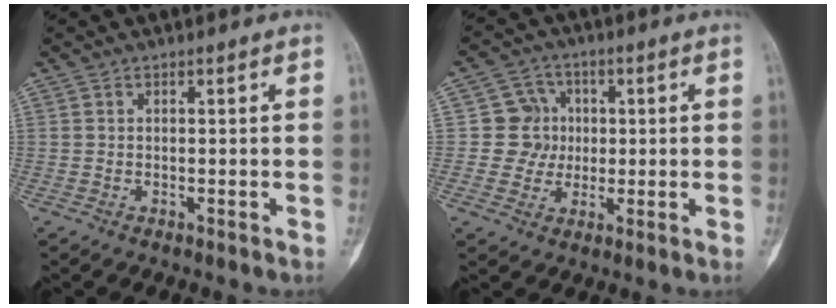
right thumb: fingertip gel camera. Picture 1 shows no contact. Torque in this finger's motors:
{"motor_torque": [0.00, 0.00, 0.22, 0.04, 0.05]}